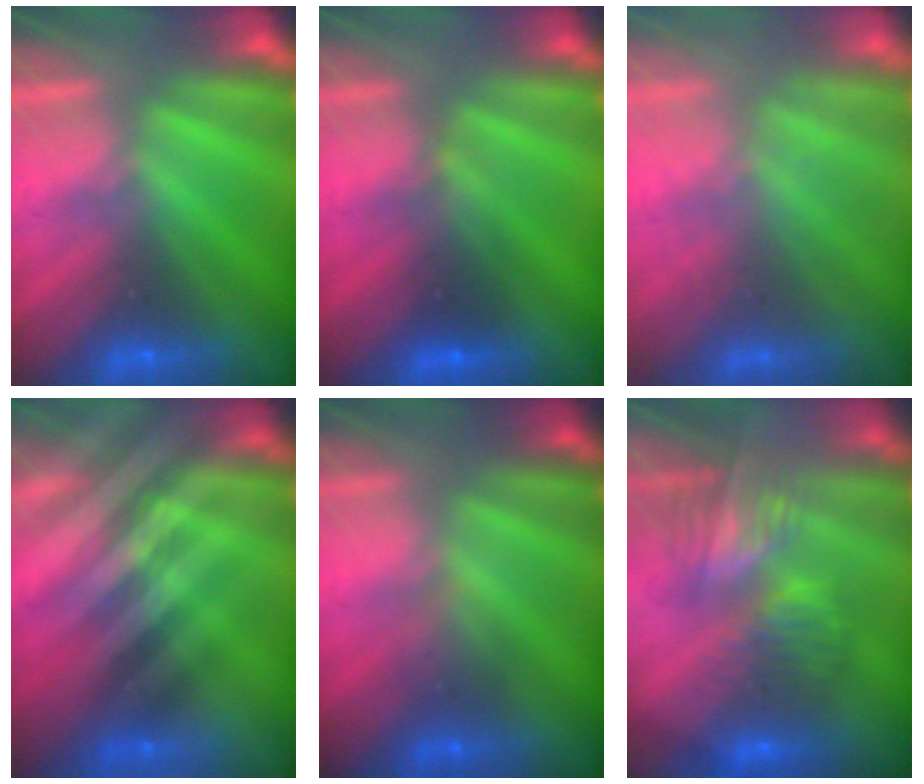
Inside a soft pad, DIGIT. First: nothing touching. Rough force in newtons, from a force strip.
{"total": 2.7}
{"total": 2.2}
{"total": 2.4}
{"total": 1.0}
{"total": 13.7}